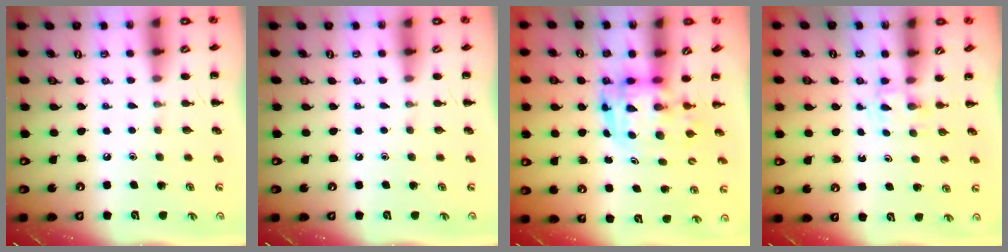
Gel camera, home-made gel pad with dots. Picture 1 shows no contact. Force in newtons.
{"total": 0.0}
{"total": 3.7, "press": 3.6, "slide": 0.7}
{"total": 2.2, "press": 1.9, "slide": 1.1}